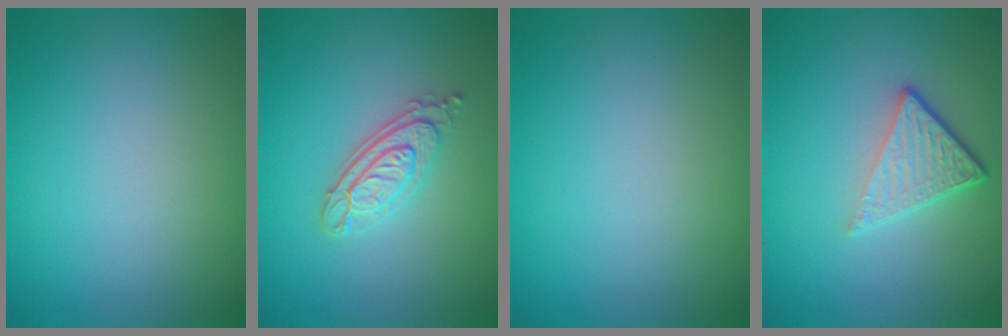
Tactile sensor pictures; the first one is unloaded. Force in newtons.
{"total": 3.3, "press": 2.7, "slide": 1.9}
{"total": 0.0}
{"total": 4.0, "press": 2.7, "slide": 2.9}